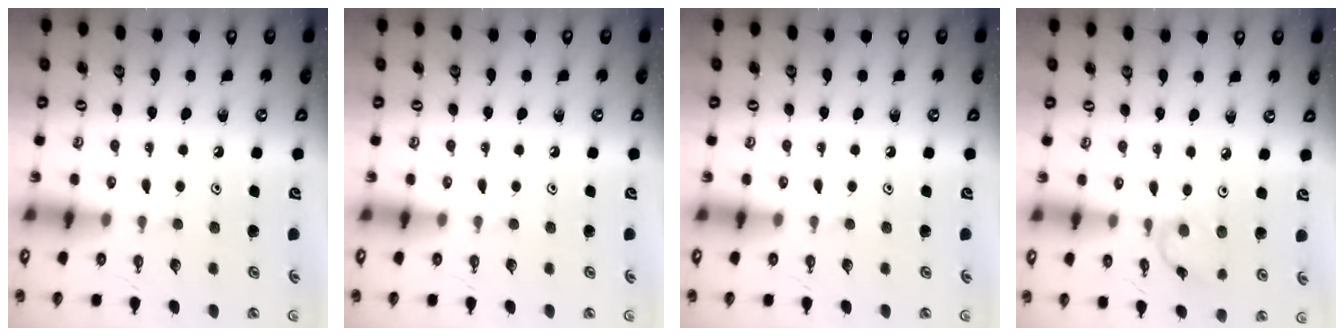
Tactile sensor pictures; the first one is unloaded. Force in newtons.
{"total": 0.0}
{"total": 0.0}
{"total": 3.4, "press": 3.4, "slide": 0.4}